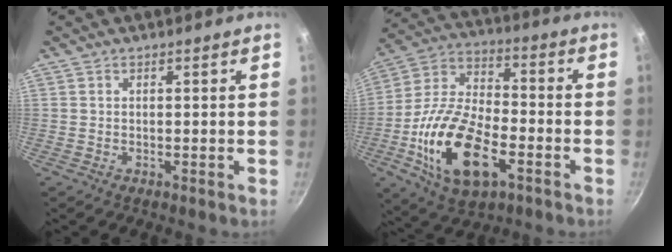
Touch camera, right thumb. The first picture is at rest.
{"total": 20.4, "force": [-7.1, 10.3, 16.1], "torque": [-0.299, 0.026, -0.124]}